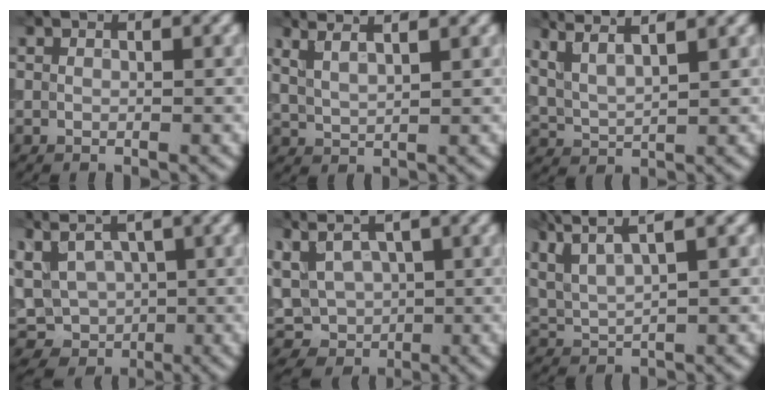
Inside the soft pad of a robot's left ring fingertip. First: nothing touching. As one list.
[{"total": 5.0, "force": [3.5, 1.8, 3.0], "torque": [-0.046, 0.030, 0.043]}, {"total": 5.9, "force": [4.3, 1.8, 3.7], "torque": [-0.074, 0.029, 0.058]}, {"total": 8.4, "force": [1.7, 5.6, 6.0], "torque": [-0.107, 0.008, 0.038]}, {"total": 7.5, "force": [2.1, 4.9, 5.2], "torque": [-0.103, 0.007, 0.038]}, {"total": 6.9, "force": [4.9, 1.8, 4.5], "torque": [-0.099, 0.022, 0.072]}]